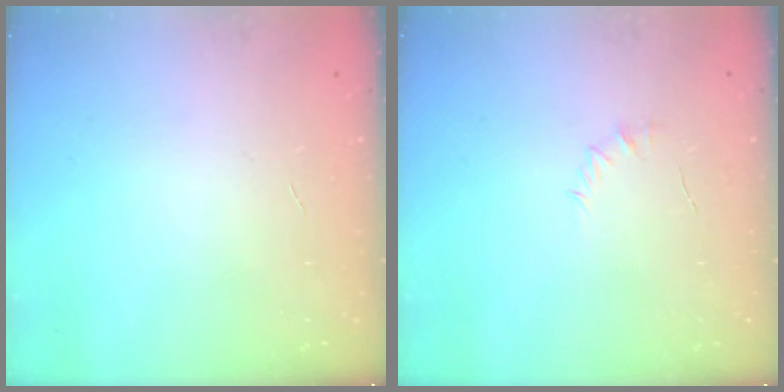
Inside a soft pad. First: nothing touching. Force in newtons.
{"total": 4.5, "press": 4.3, "slide": 1.4}